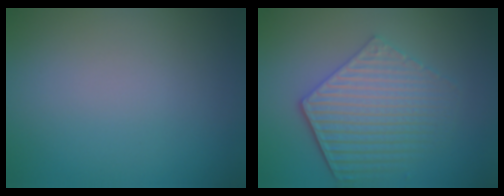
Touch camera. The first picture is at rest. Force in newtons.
{"total": 5.5, "press": 4.3, "slide": 3.5}